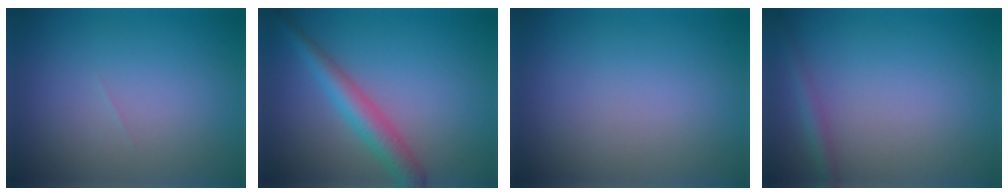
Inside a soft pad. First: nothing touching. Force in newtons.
{"total": 3.5, "press": 3.5, "slide": 0.1}
{"total": 0.0}
{"total": 1.4, "press": 1.4, "slide": 0.1}